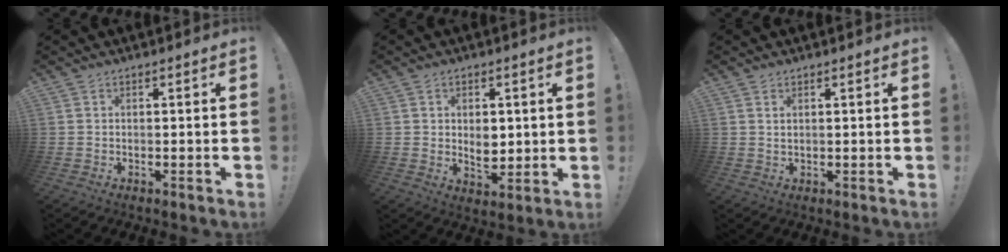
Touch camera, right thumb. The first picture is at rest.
{"total": 5.7, "force": [0.9, 4.6, 3.2], "torque": [-0.026, -0.011, 0.015]}
{"total": 1.3, "force": [0.8, 0.5, 0.9], "torque": [-0.027, 0.003, 0.016]}